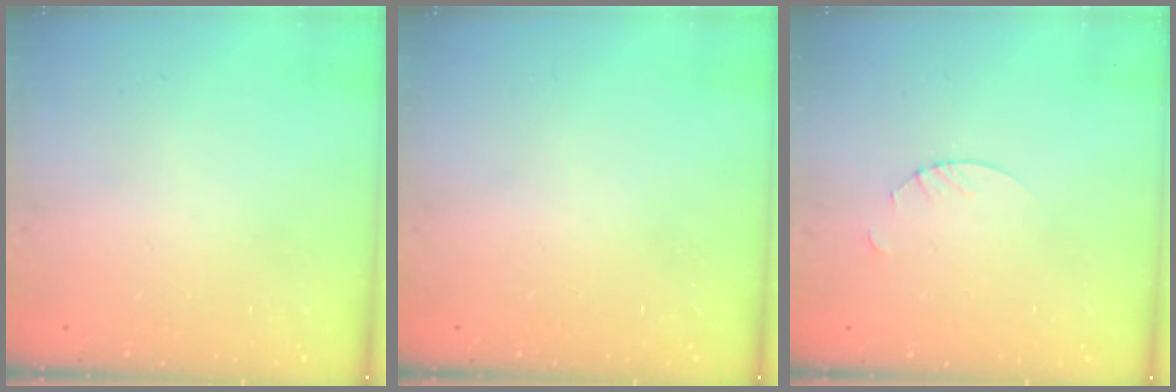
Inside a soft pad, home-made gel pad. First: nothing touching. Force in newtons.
{"total": 0.0}
{"total": 1.8, "press": 1.8, "slide": 0.2}